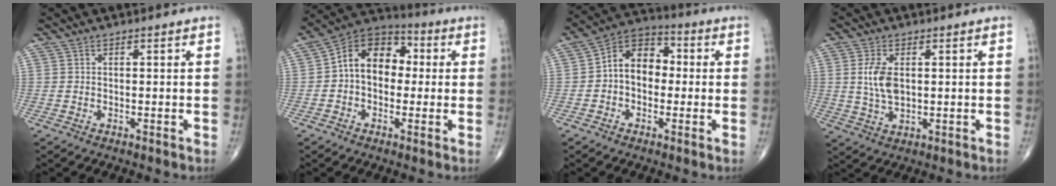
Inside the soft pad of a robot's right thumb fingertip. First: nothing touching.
{"total": 12.4, "force": [0.6, 9.0, 8.5], "torque": [-0.108, 0.036, -0.006]}
{"total": 10.2, "force": [-0.1, 7.4, 7.0], "torque": [-0.085, 0.034, -0.017]}
{"total": 6.5, "force": [1.0, 3.5, 5.4], "torque": [-0.112, -0.006, 0.022]}